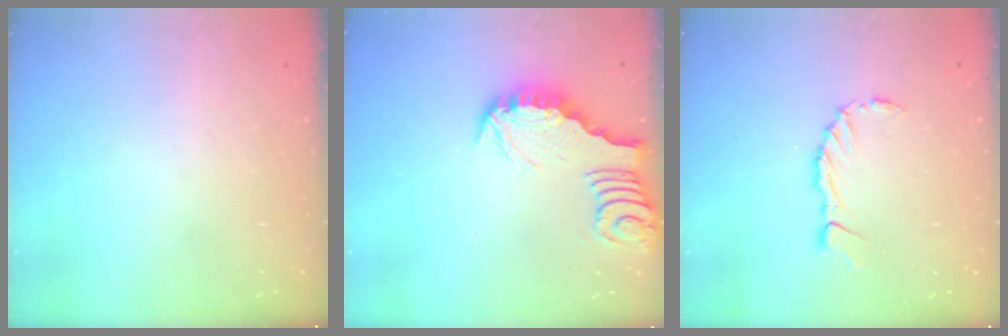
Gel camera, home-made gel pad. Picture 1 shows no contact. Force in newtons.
{"total": 3.1, "press": 3.1, "slide": 0.3}
{"total": 3.8, "press": 3.8, "slide": 0.2}